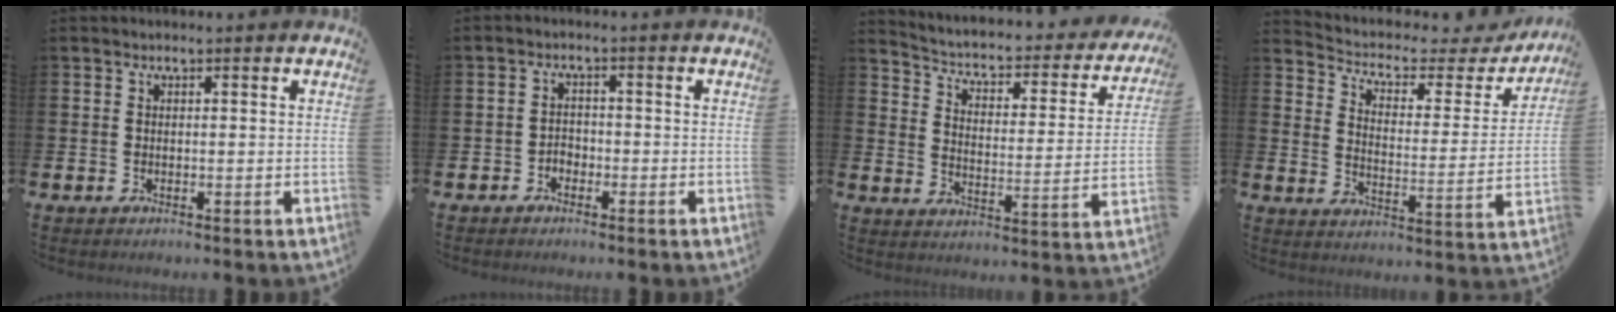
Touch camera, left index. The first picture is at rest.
{"total": 1.7, "force": [-1.2, 1.1, 0.3], "torque": [-0.011, 0.005, -0.025]}
{"total": 3.6, "force": [2.9, 1.5, 1.5], "torque": [-0.057, -0.027, 0.036]}
{"total": 4.0, "force": [3.3, 1.9, 1.4], "torque": [-0.056, -0.027, 0.044]}